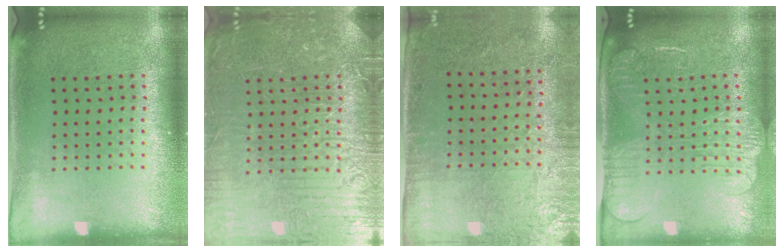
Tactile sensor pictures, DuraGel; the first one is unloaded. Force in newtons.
{"total": 7.8, "press": 7.7, "slide": 1.1}
{"total": 2.8, "press": 2.3, "slide": 1.6}
{"total": 2.5, "press": 2.1, "slide": 1.4}